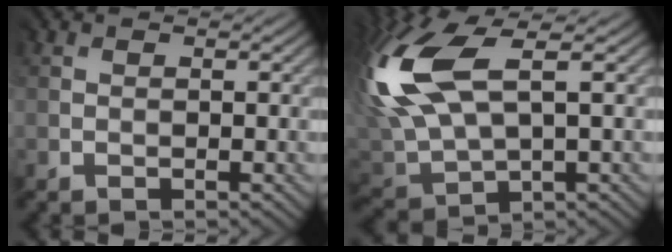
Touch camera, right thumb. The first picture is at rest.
{"total": 13.6, "force": [4.9, 6.7, 10.8], "torque": [-0.295, 0.013, 0.099]}